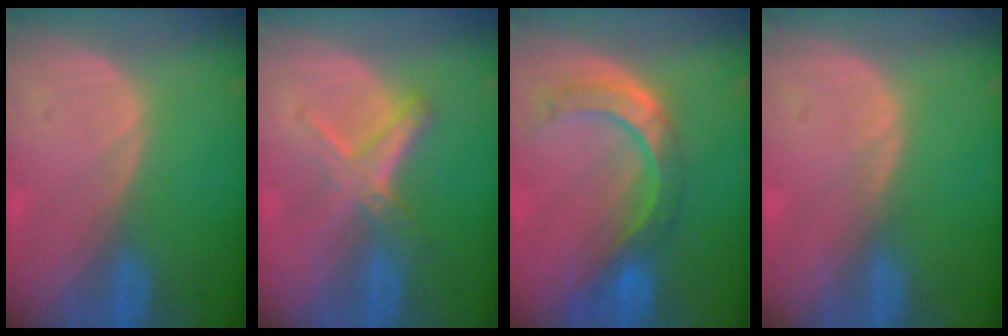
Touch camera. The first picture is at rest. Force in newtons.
{"total": 5.4, "press": 5.2, "slide": 1.3}
{"total": 8.6, "press": 7.3, "slide": 4.7}
{"total": 0.5, "press": 0.5, "slide": 0.1}